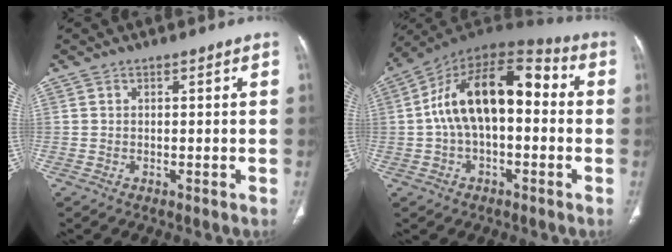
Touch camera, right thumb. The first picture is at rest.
{"total": 18.1, "force": [0.8, 9.7, 15.3], "torque": [-0.242, 0.050, 0.003]}